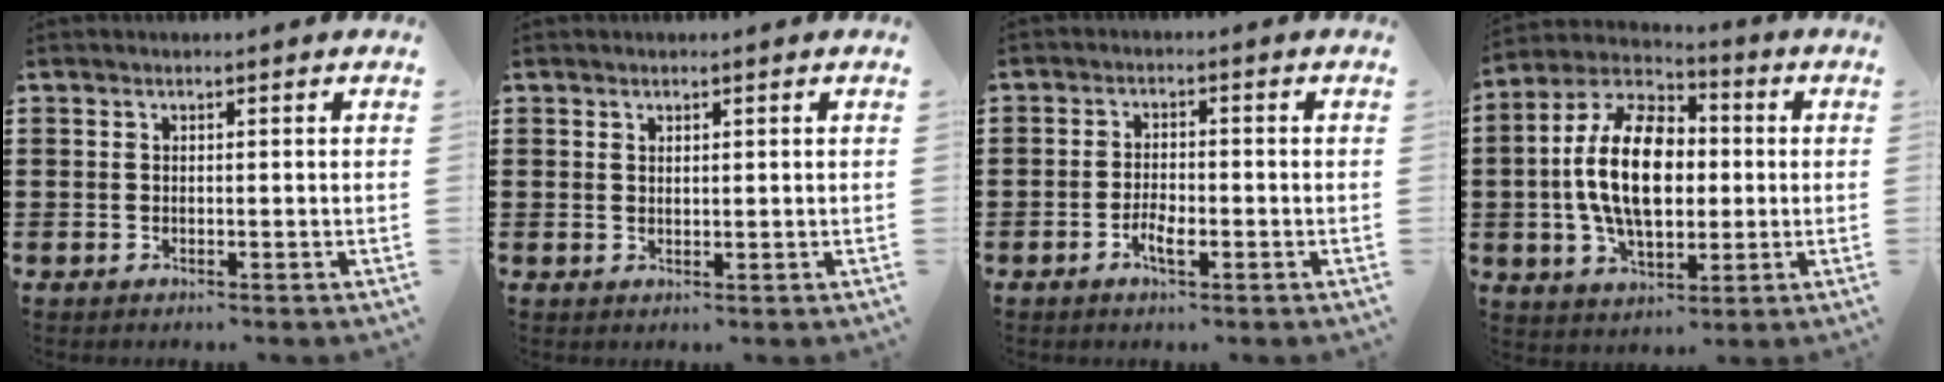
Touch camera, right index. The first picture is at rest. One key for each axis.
{"total": 0.8, "fx": 0.6, "fy": 0.4, "fz": 0.3, "tx": -0.007, "ty": 0.003, "tz": 0.011}
{"total": 3.1, "fx": -1.5, "fy": 1.1, "fz": 2.5, "tx": -0.041, "ty": 0.005, "tz": -0.027}
{"total": 14.5, "fx": 0.1, "fy": 8.4, "fz": 11.8, "tx": -0.256, "ty": 0.006, "tz": -0.003}